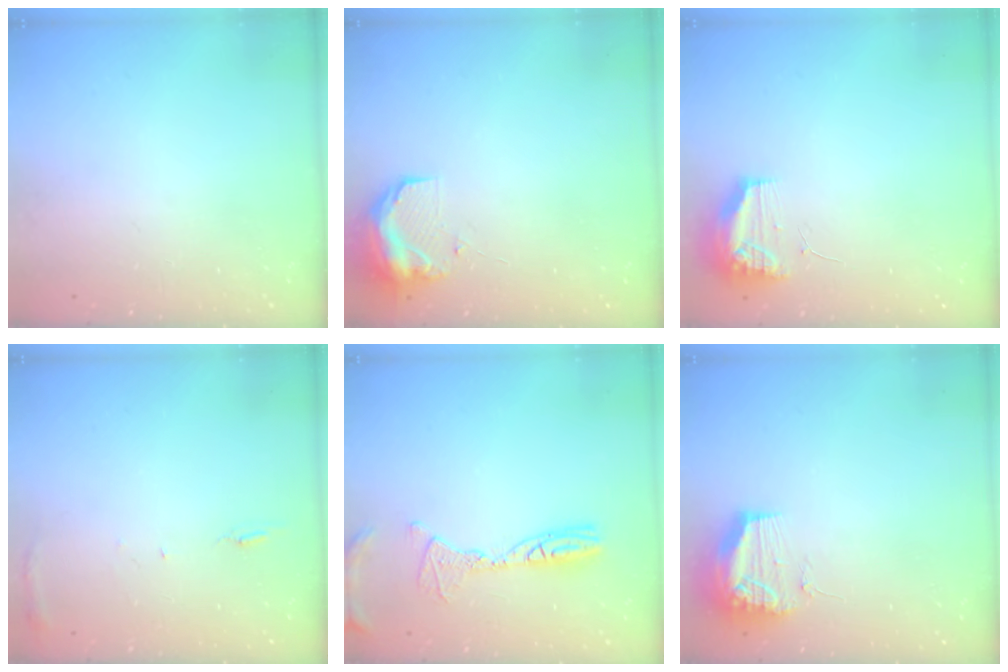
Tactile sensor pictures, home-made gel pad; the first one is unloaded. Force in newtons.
{"total": 9.3, "press": 9.2, "slide": 0.7}
{"total": 9.7, "press": 9.7, "slide": 0.9}
{"total": 5.7, "press": 5.7, "slide": 0.6}
{"total": 14.6, "press": 12.8, "slide": 7.1}
{"total": 11.1, "press": 11.1, "slide": 0.8}